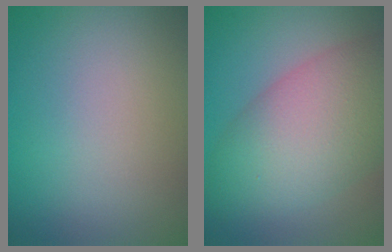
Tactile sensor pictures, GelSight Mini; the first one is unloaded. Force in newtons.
{"total": 9.1, "press": 9.1, "slide": 0.3}